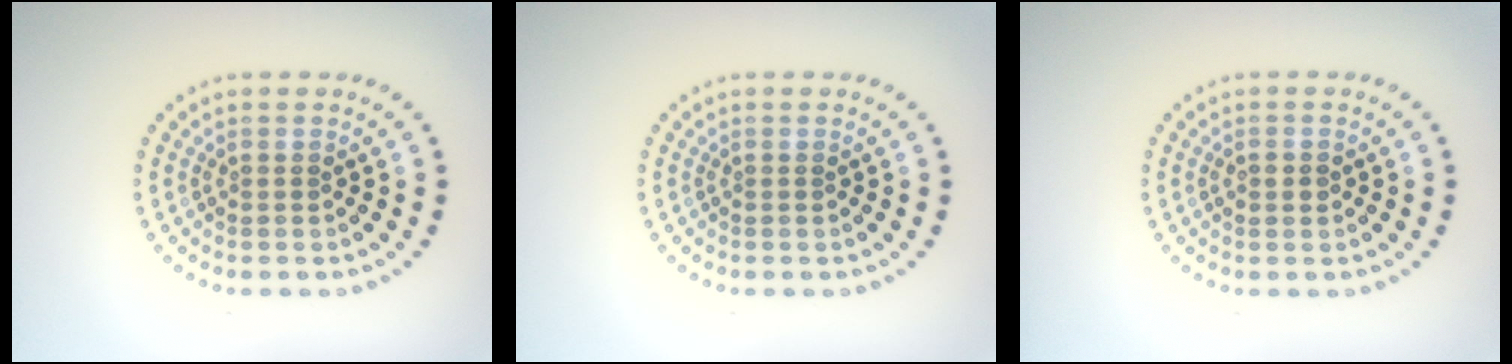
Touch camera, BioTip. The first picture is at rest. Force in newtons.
{"total": 0.0}
{"total": 1.3, "press": 1.3, "slide": 0.2}